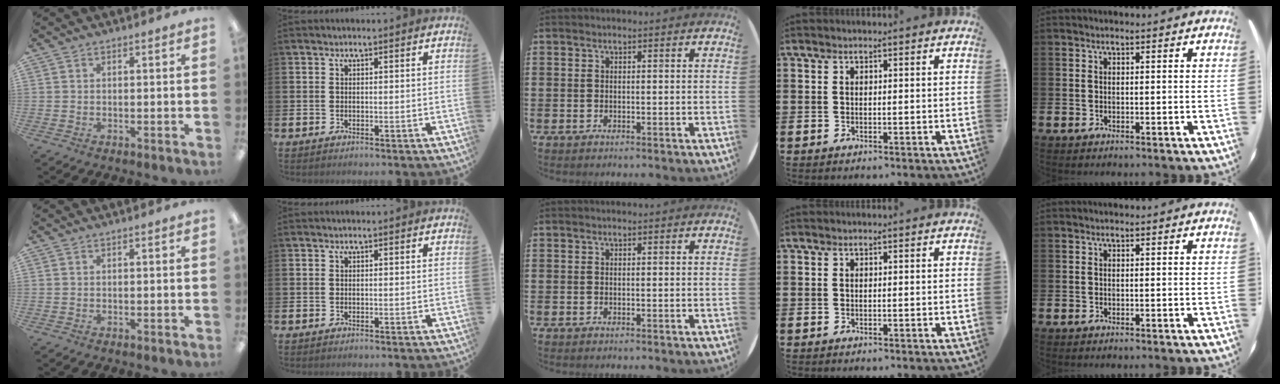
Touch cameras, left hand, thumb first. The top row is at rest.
{}